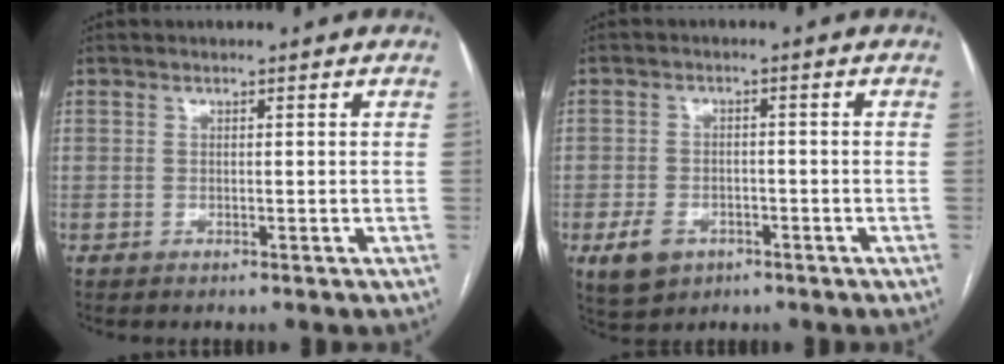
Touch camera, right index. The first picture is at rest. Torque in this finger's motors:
{"motor_torque": [-0.13, -0.07, -0.78, -0.21]}